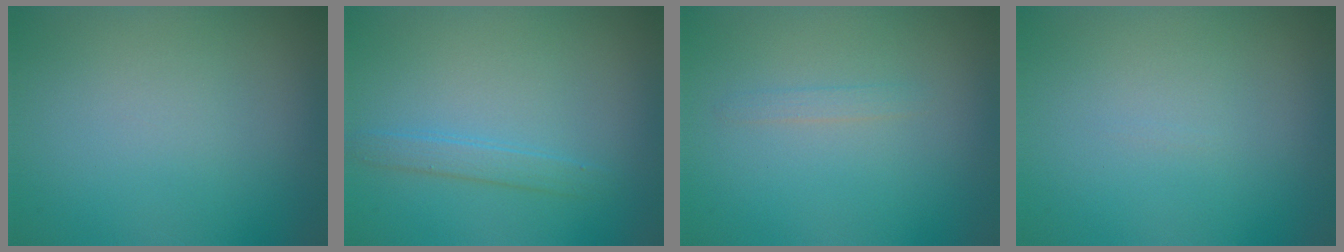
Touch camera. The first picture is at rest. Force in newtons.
{"total": 1.6, "press": 1.6, "slide": 0.1}
{"total": 0.8, "press": 0.8, "slide": 0.0}
{"total": 0.0}